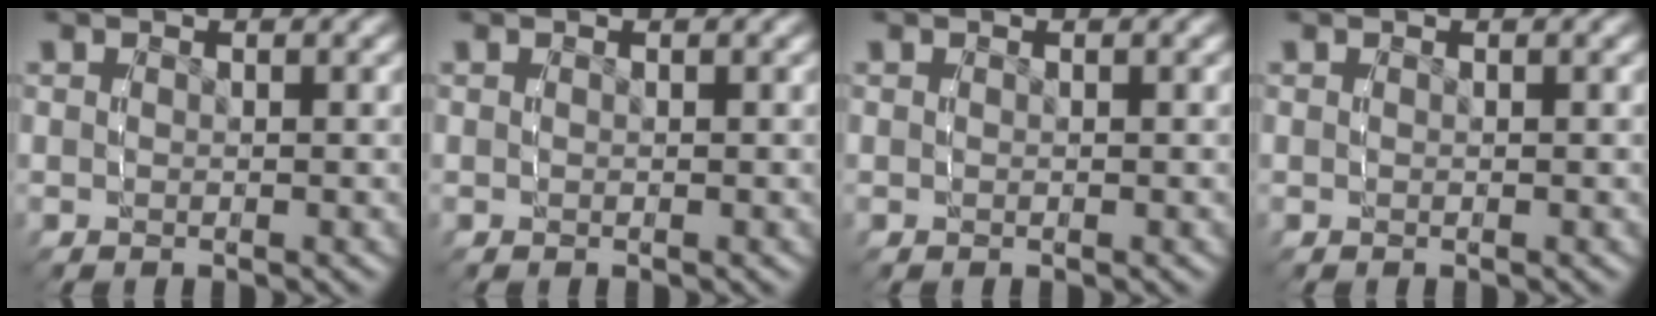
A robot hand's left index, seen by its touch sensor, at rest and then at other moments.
{"total": 0.8, "force": [-0.2, -0.7, -0.3], "torque": [0.011, -0.008, 0.005]}
{"total": 0.0}
{"total": 0.0}